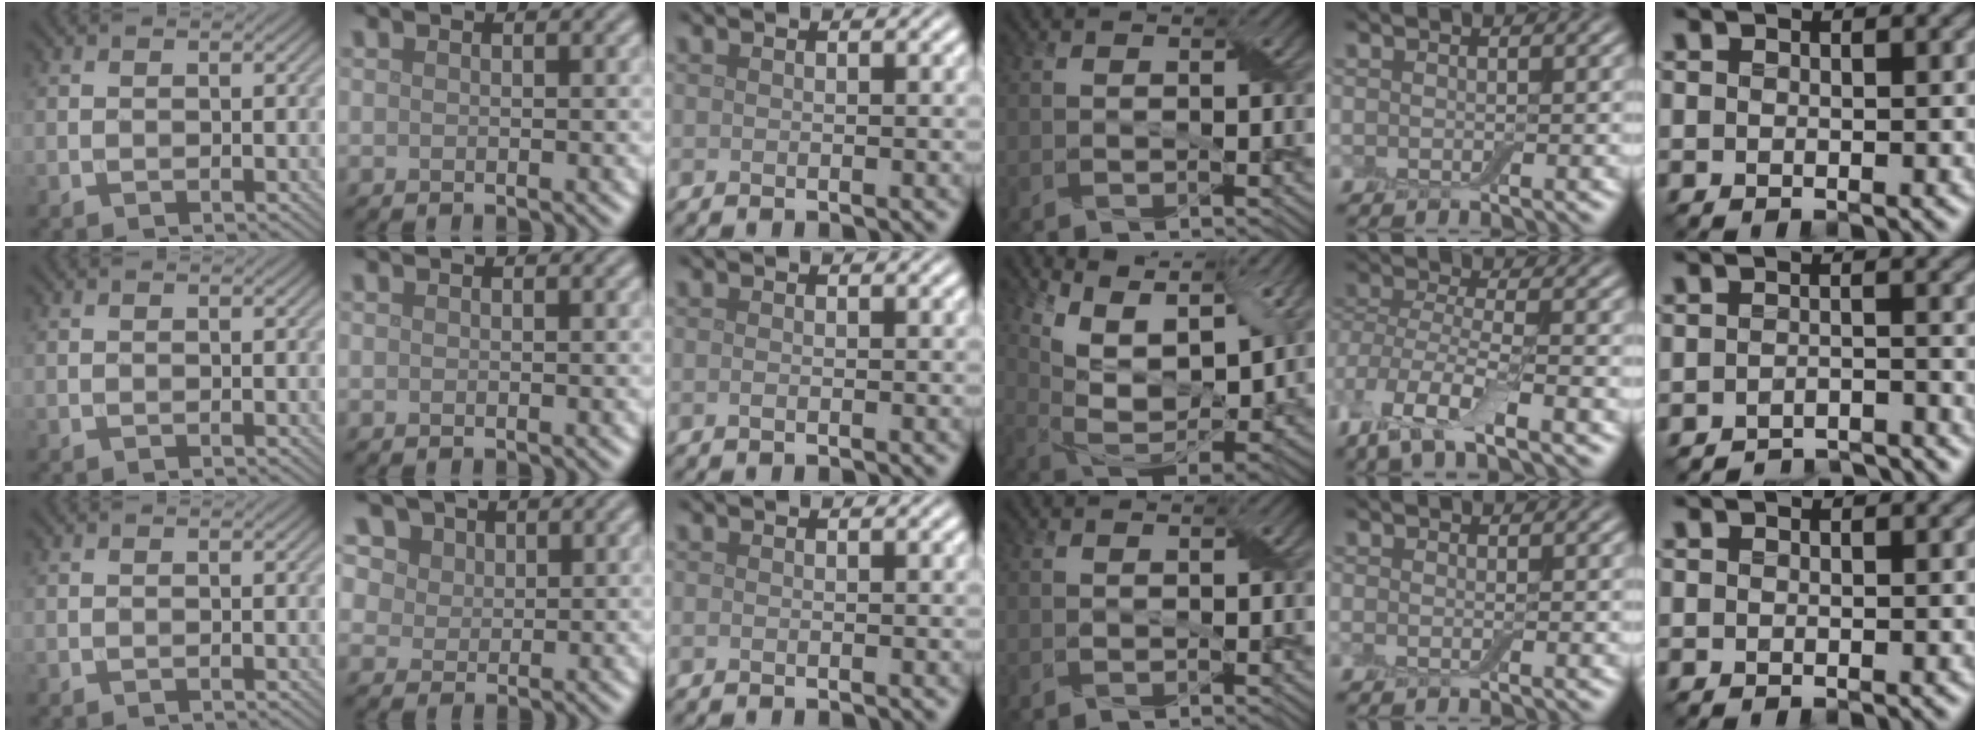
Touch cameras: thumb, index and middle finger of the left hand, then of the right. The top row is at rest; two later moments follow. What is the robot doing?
{"motion": "fold", "object": "cloth"}